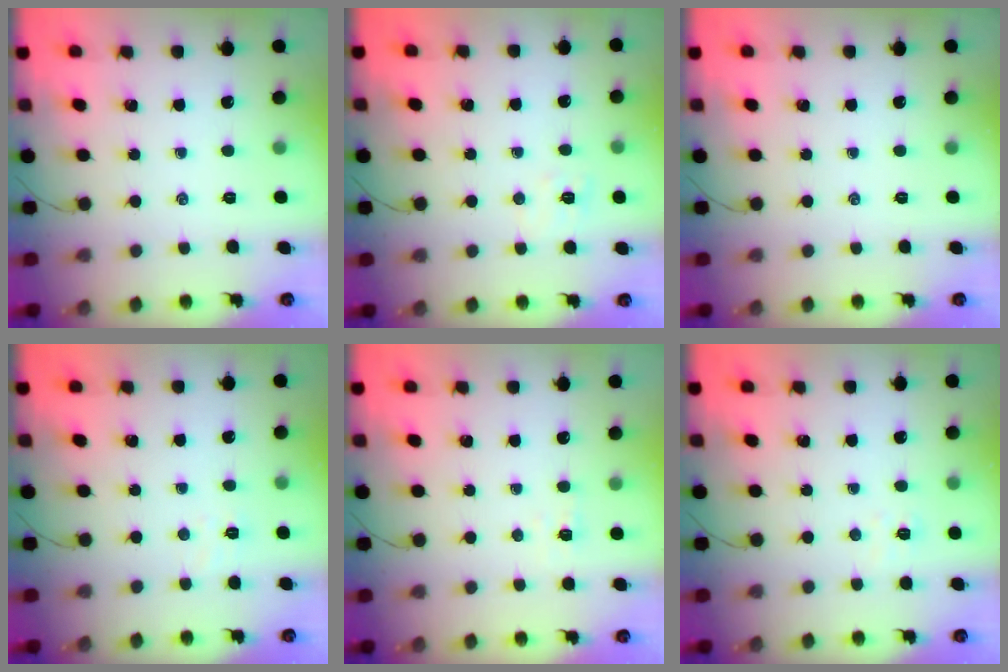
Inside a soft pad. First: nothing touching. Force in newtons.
{"total": 5.9, "press": 5.7, "slide": 1.5}
{"total": 0.0}
{"total": 2.5, "press": 2.4, "slide": 0.8}
{"total": 2.2, "press": 2.0, "slide": 0.8}
{"total": 3.6, "press": 3.4, "slide": 1.1}